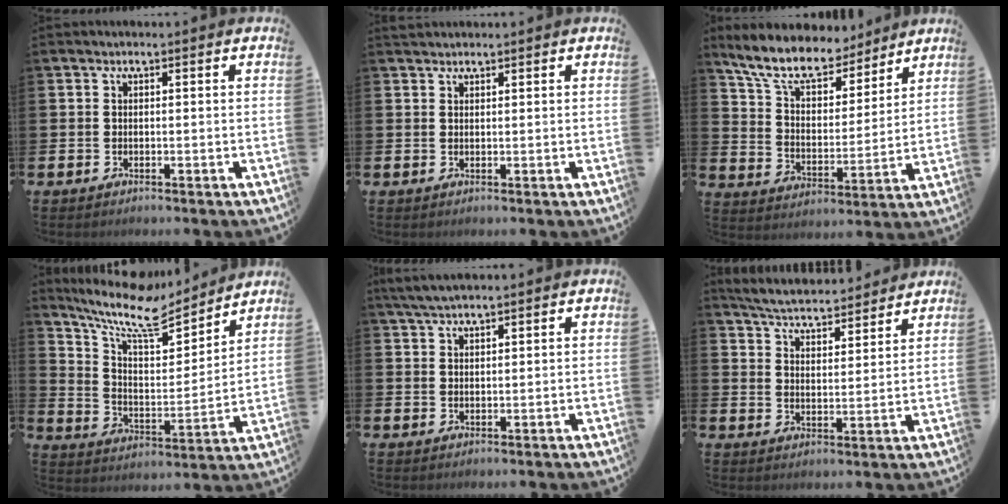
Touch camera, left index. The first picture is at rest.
{"total": 1.5, "force": [1.4, 0.4, 0.1], "torque": [0.006, 0.000, 0.024]}
{"total": 10.3, "force": [8.9, 3.5, 3.7], "torque": [-0.109, -0.052, 0.159]}
{"total": 11.0, "force": [9.1, 3.3, 5.4], "torque": [-0.132, -0.058, 0.153]}
{"total": 3.5, "force": [3.1, 0.7, 1.5], "torque": [-0.034, -0.002, 0.057]}
{"total": 5.5, "force": [5.4, 0.7, 0.7], "torque": [-0.039, -0.039, 0.094]}